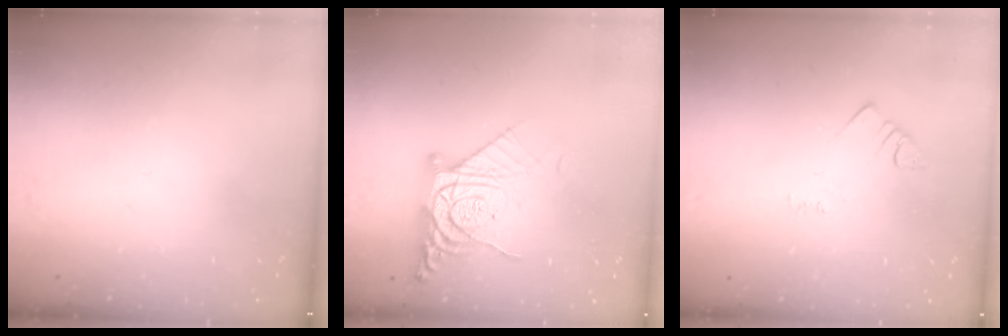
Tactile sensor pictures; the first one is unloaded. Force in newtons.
{"total": 12.1, "press": 12.0, "slide": 1.4}
{"total": 2.5, "press": 2.5, "slide": 0.4}